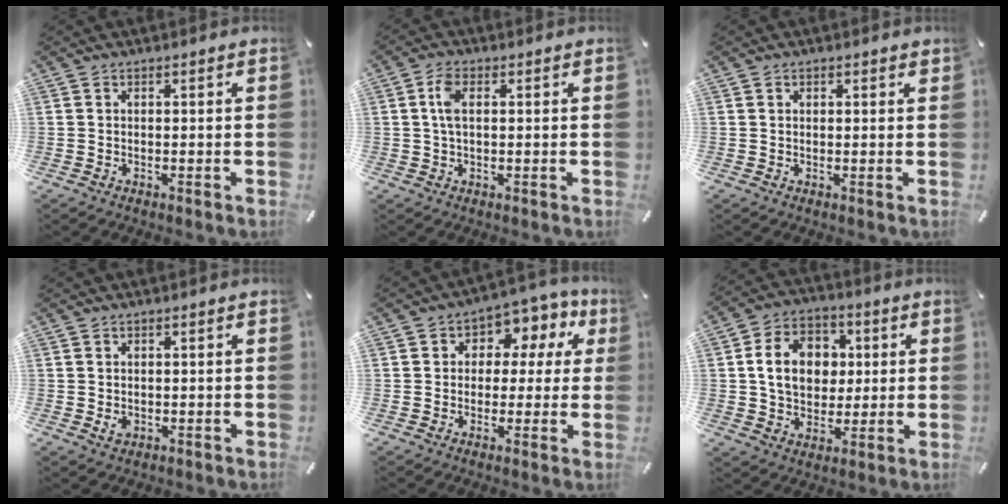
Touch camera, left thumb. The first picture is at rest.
{"total": 4.6, "force": [0.9, 2.3, 3.8], "torque": [-0.095, 0.004, 0.010]}
{"total": 0.7, "force": [0.5, 0.4, 0.2], "torque": [-0.004, 0.003, 0.009]}
{"total": 1.3, "force": [0.0, 1.2, 0.6], "torque": [-0.005, 0.001, -0.003]}
{"total": 7.9, "force": [2.0, 6.4, 4.2], "torque": [-0.055, -0.005, 0.032]}
{"total": 12.5, "force": [1.8, 10.2, 7.0], "torque": [-0.125, 0.014, 0.033]}